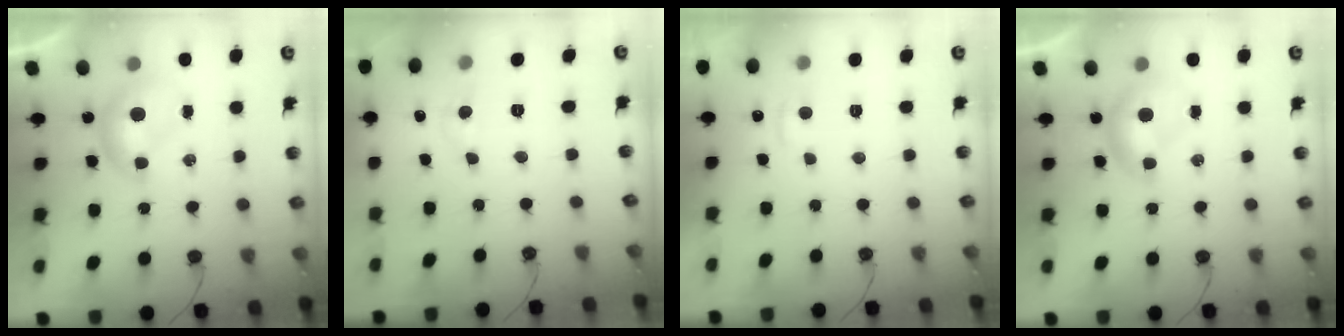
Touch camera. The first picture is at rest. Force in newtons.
{"total": 1.3, "press": 1.3, "slide": 0.3}
{"total": 1.0, "press": 0.7, "slide": 0.7}
{"total": 0.0}